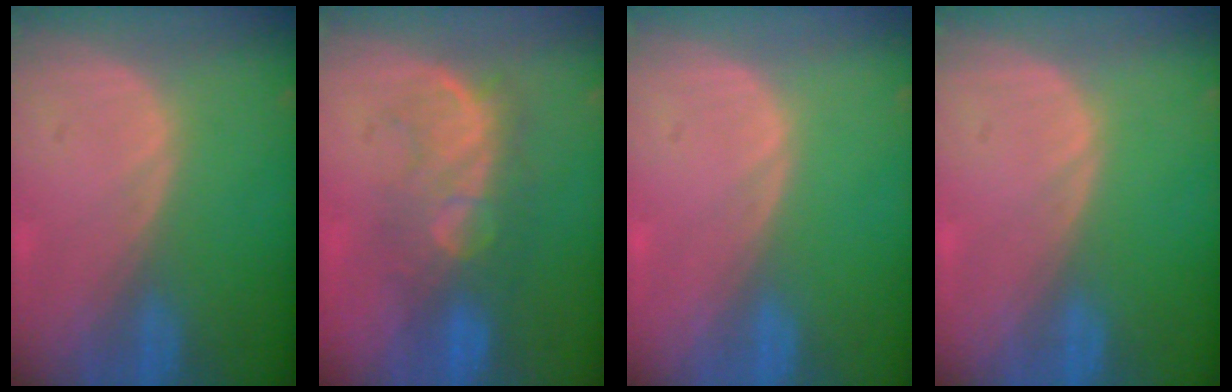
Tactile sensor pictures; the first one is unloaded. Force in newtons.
{"total": 8.1, "press": 7.9, "slide": 1.9}
{"total": 0.0}
{"total": 0.0}